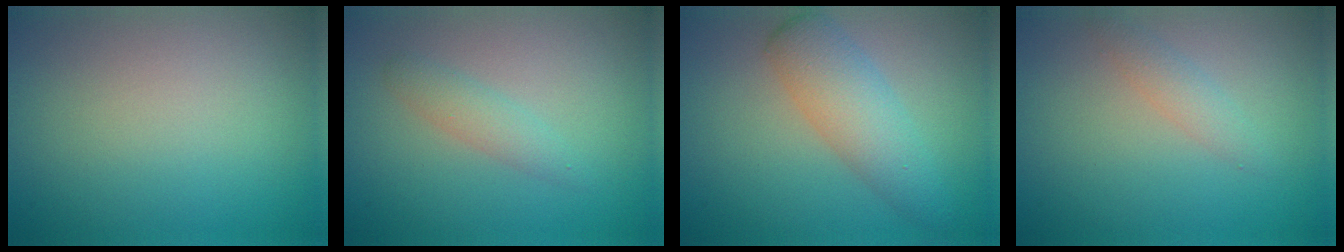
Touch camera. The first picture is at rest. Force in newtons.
{"total": 1.8, "press": 1.8, "slide": 0.0}
{"total": 4.5, "press": 4.5, "slide": 0.1}
{"total": 1.5, "press": 1.5, "slide": 0.0}